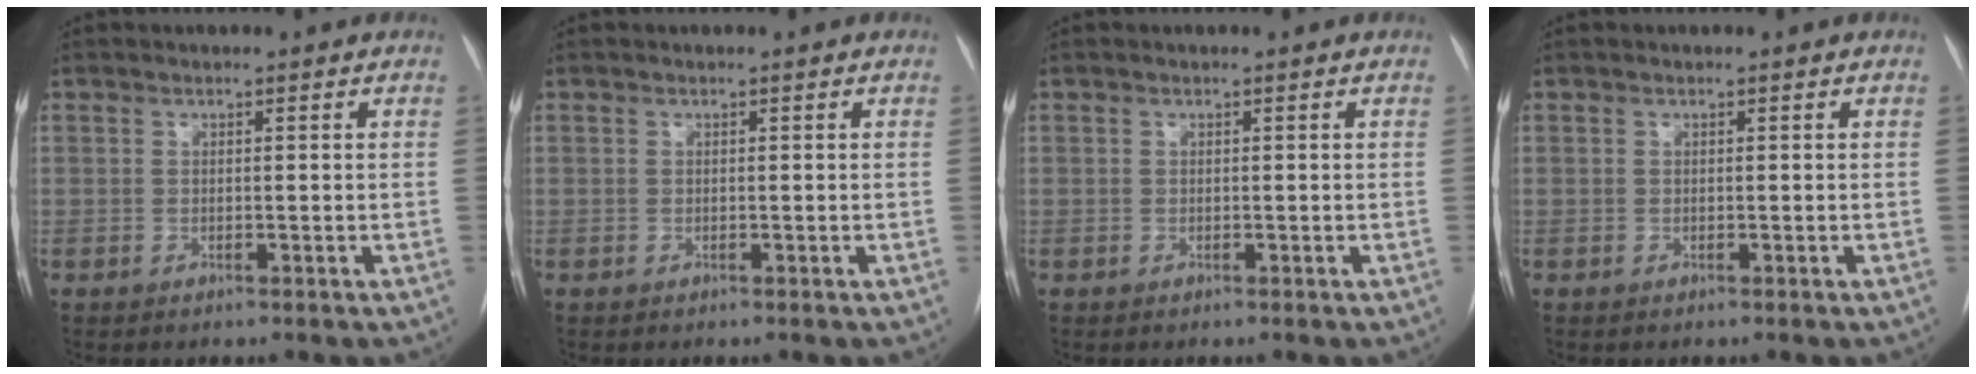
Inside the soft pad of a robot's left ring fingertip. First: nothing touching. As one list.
[{"total": 0.0}, {"total": 0.0}, {"total": 0.0}]